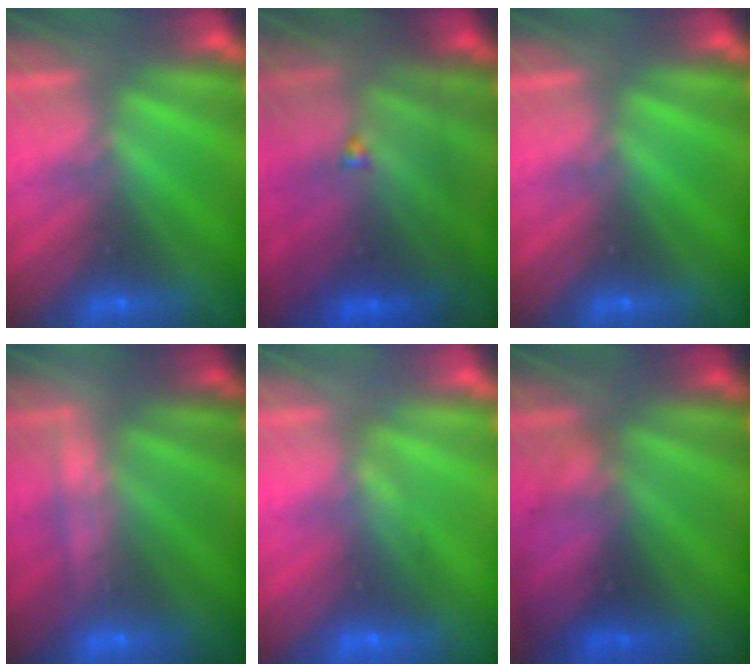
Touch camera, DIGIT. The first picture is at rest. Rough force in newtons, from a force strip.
{"total": 7.6}
{"total": 0.0}
{"total": 2.2}
{"total": 1.7}
{"total": 2.3}